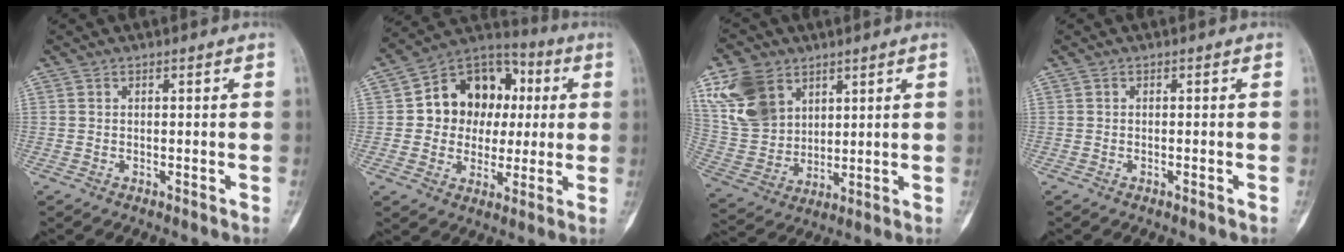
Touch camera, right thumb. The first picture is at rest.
{"total": 17.1, "force": [2.8, 13.9, 9.6], "torque": [-0.084, 0.025, 0.046]}
{"total": 13.7, "force": [6.7, 9.8, 6.8], "torque": [-0.122, -0.016, 0.146]}
{"total": 0.7, "force": [-0.4, 0.0, 0.5], "torque": [-0.010, 0.000, -0.005]}